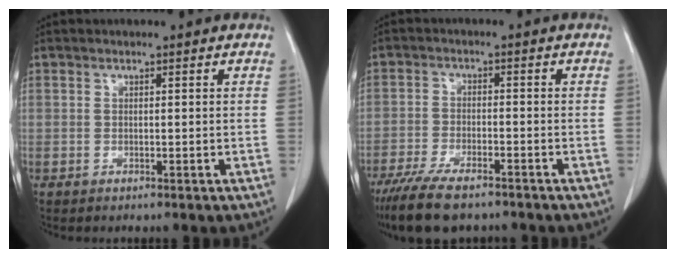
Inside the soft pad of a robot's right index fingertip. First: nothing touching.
{"total": 10.4, "force": [-8.2, 2.7, 5.9], "torque": [-0.101, -0.022, -0.134]}